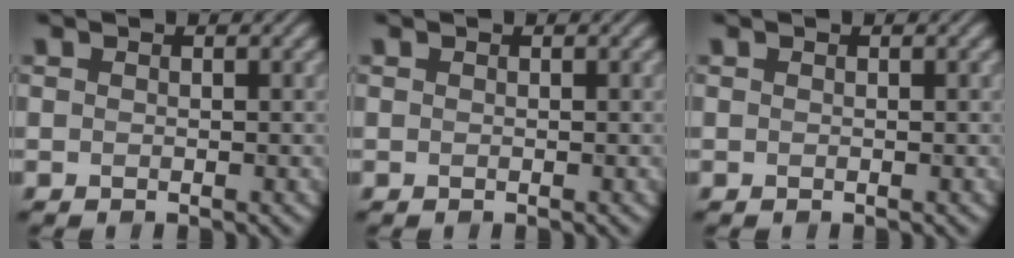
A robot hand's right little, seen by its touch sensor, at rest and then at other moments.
{"total": 0.0}
{"total": 0.0}